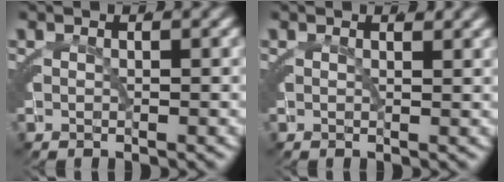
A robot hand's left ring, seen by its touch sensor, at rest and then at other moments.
{"total": 0.6, "force": [0.5, 0.2, 0.3], "torque": [-0.007, -0.004, 0.008]}